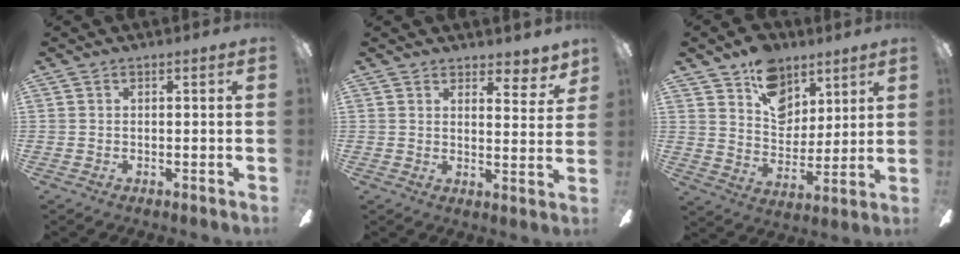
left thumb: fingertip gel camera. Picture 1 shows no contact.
{"total": 5.0, "force": [4.2, 1.6, 2.3], "torque": [-0.024, -0.030, 0.071]}
{"total": 13.8, "force": [8.9, 9.2, 5.1], "torque": [-0.073, -0.048, 0.168]}